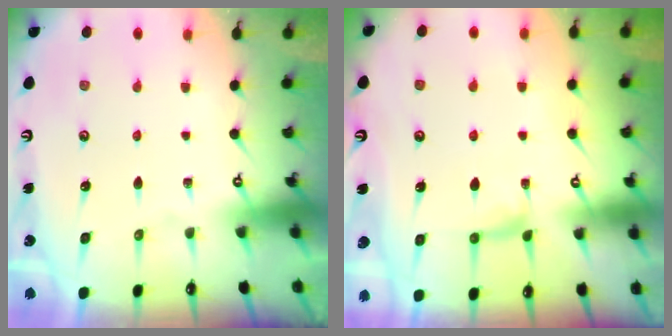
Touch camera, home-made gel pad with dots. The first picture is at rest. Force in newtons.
{"total": 1.9, "press": 1.7, "slide": 0.8}